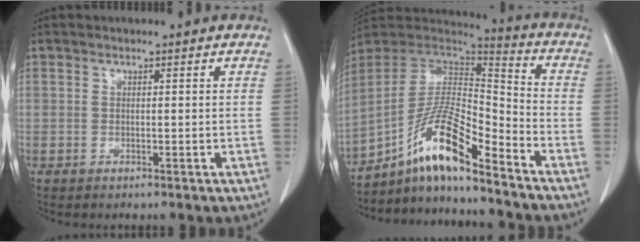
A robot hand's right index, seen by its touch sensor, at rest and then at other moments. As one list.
[{"total": 14.5, "force": [-10.1, 2.1, 10.2], "torque": [-0.188, 0.016, -0.182]}]